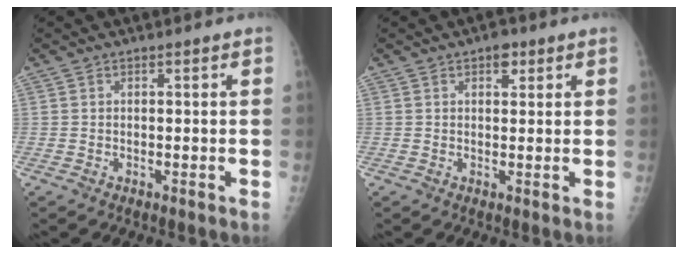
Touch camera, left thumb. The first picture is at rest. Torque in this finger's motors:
{"motor_torque": [0.49, 0.22, 0.18, -0.17, 0.00]}